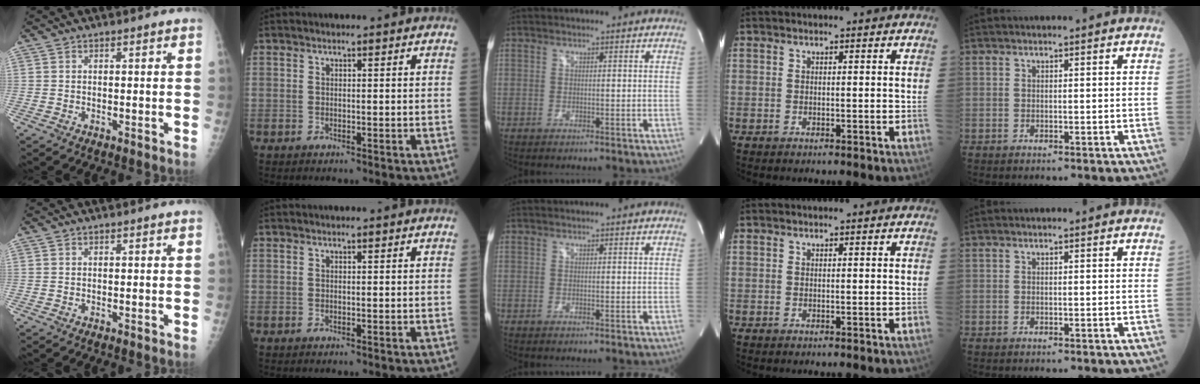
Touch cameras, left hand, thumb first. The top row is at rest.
{}